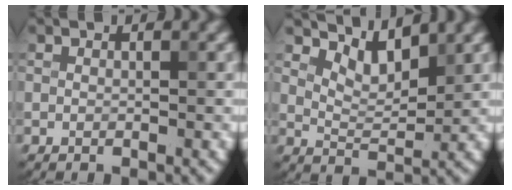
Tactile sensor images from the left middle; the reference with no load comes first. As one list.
[{"total": 3.2, "force": [2.6, 1.0, 1.6], "torque": [-0.035, -0.008, 0.046]}]